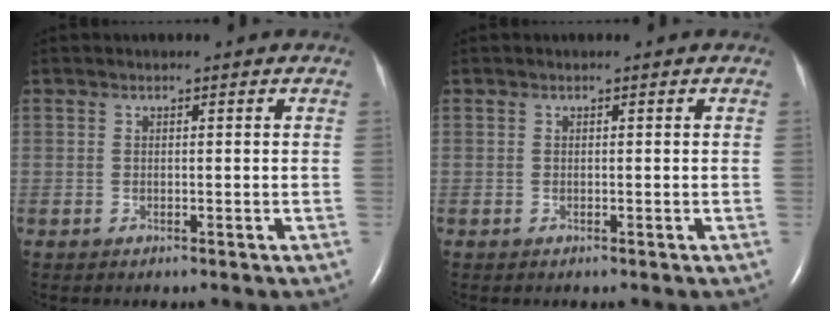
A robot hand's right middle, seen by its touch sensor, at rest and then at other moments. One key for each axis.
{"total": 0.0}